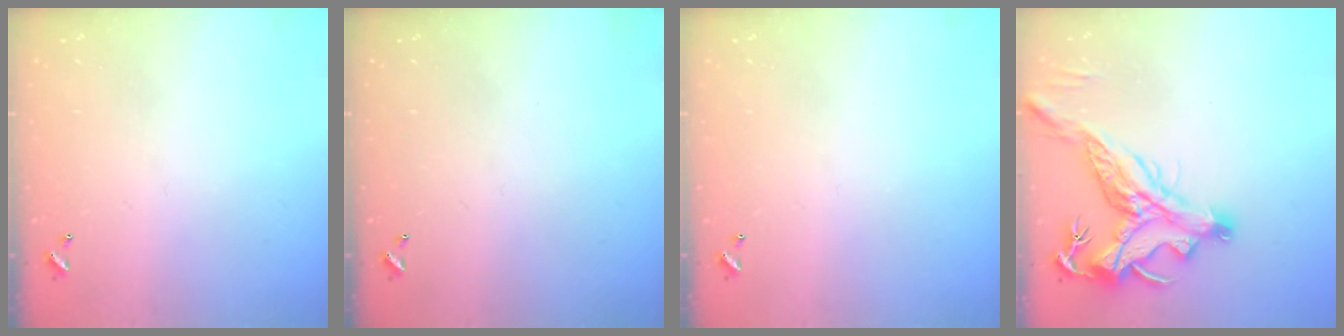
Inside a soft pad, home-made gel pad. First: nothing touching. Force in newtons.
{"total": 0.0}
{"total": 0.0}
{"total": 4.7, "press": 4.5, "slide": 1.2}